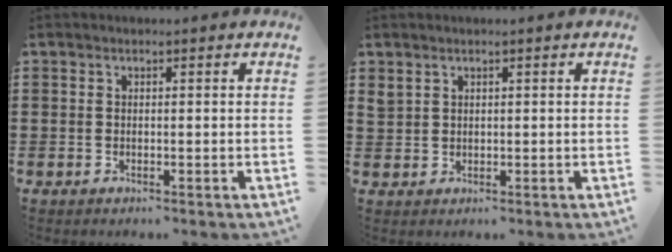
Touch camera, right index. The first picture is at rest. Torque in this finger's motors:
{"motor_torque": [0.42, 0.41, 0.01, 0.00]}